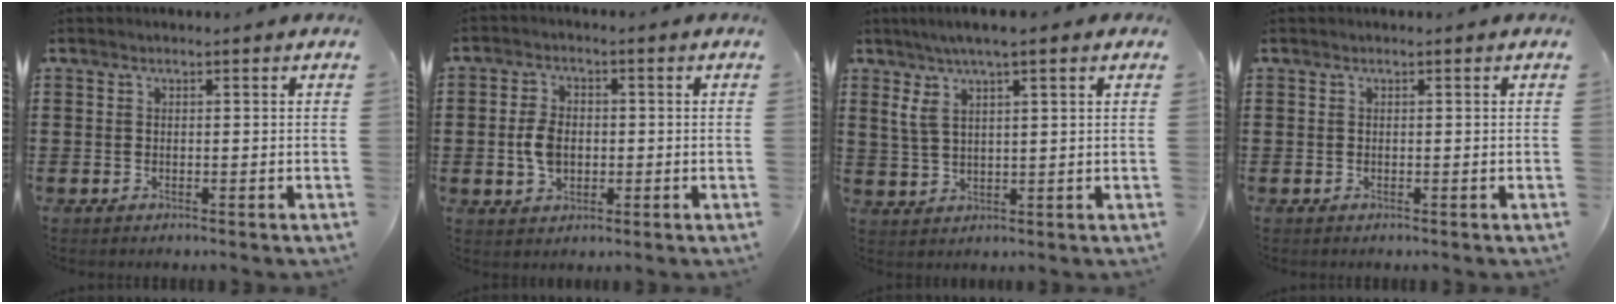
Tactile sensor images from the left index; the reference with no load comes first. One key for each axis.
{"total": 4.7, "fx": -0.4, "fy": 3.1, "fz": 3.4, "tx": -0.083, "ty": 0.004, "tz": -0.012}
{"total": 5.7, "fx": 2.9, "fy": 1.2, "fz": 4.7, "tx": -0.095, "ty": 0.006, "tz": 0.050}
{"total": 0.0}